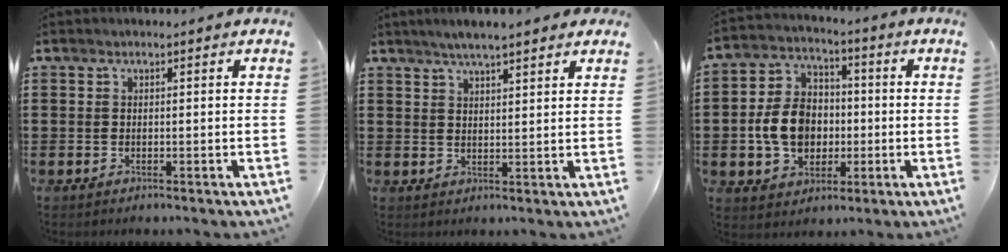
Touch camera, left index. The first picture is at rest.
{"total": 3.9, "force": [3.2, 0.4, 2.1], "torque": [-0.048, 0.000, 0.057]}
{"total": 9.1, "force": [-1.2, 7.2, 5.4], "torque": [-0.128, 0.013, -0.025]}